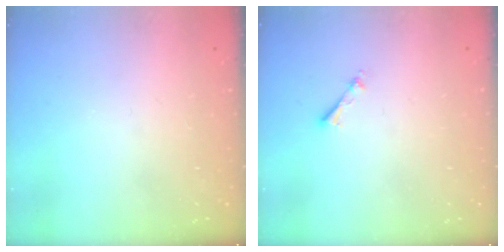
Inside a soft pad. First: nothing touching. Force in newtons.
{"total": 2.7, "press": 2.7, "slide": 0.4}